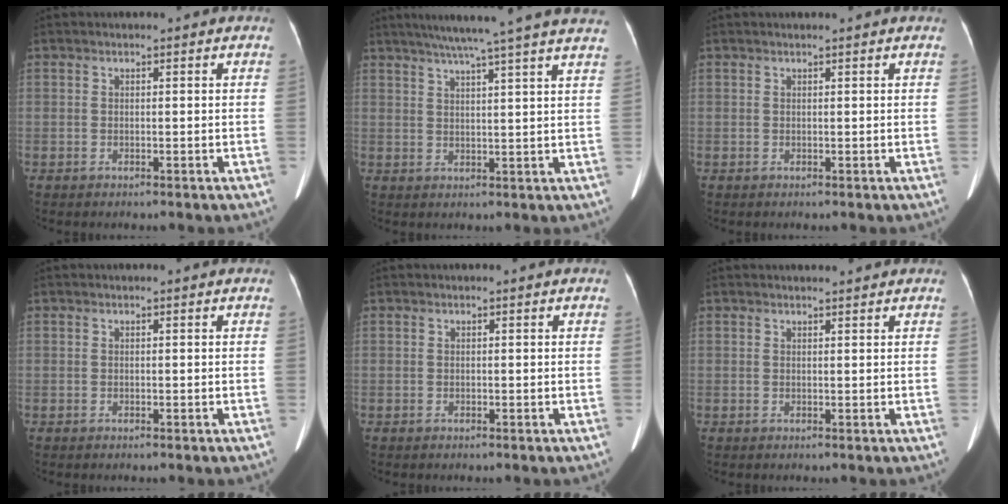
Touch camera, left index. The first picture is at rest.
{"total": 17.2, "force": [14.4, -1.4, 9.2], "torque": [-0.149, 0.006, 0.181]}
{"total": 1.2, "force": [1.1, -0.1, 0.5], "torque": [-0.009, 0.012, 0.018]}
{"total": 0.0}
{"total": 0.0}
{"total": 2.1, "force": [2.0, 0.2, 0.4], "torque": [-0.010, 0.006, 0.026]}